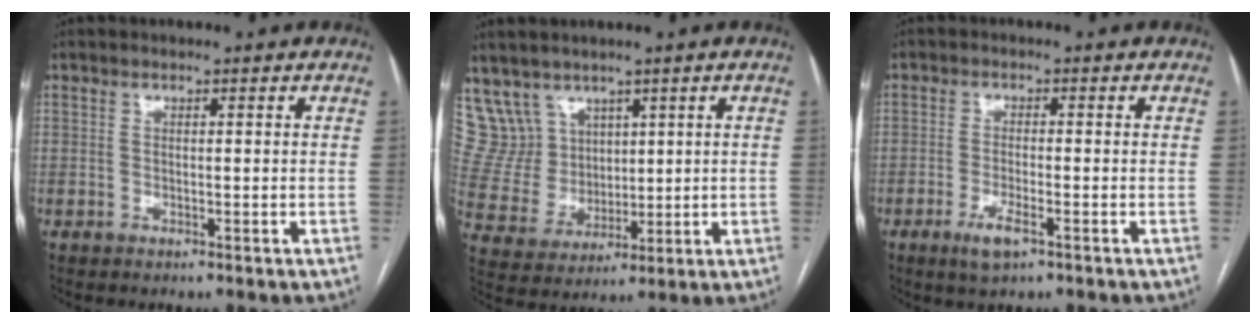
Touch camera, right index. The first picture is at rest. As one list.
[{"total": 8.5, "force": [5.7, 6.3, 0.4], "torque": [-0.019, 0.033, 0.133]}, {"total": 3.8, "force": [-2.1, 0.8, 3.1], "torque": [-0.065, -0.005, -0.037]}]